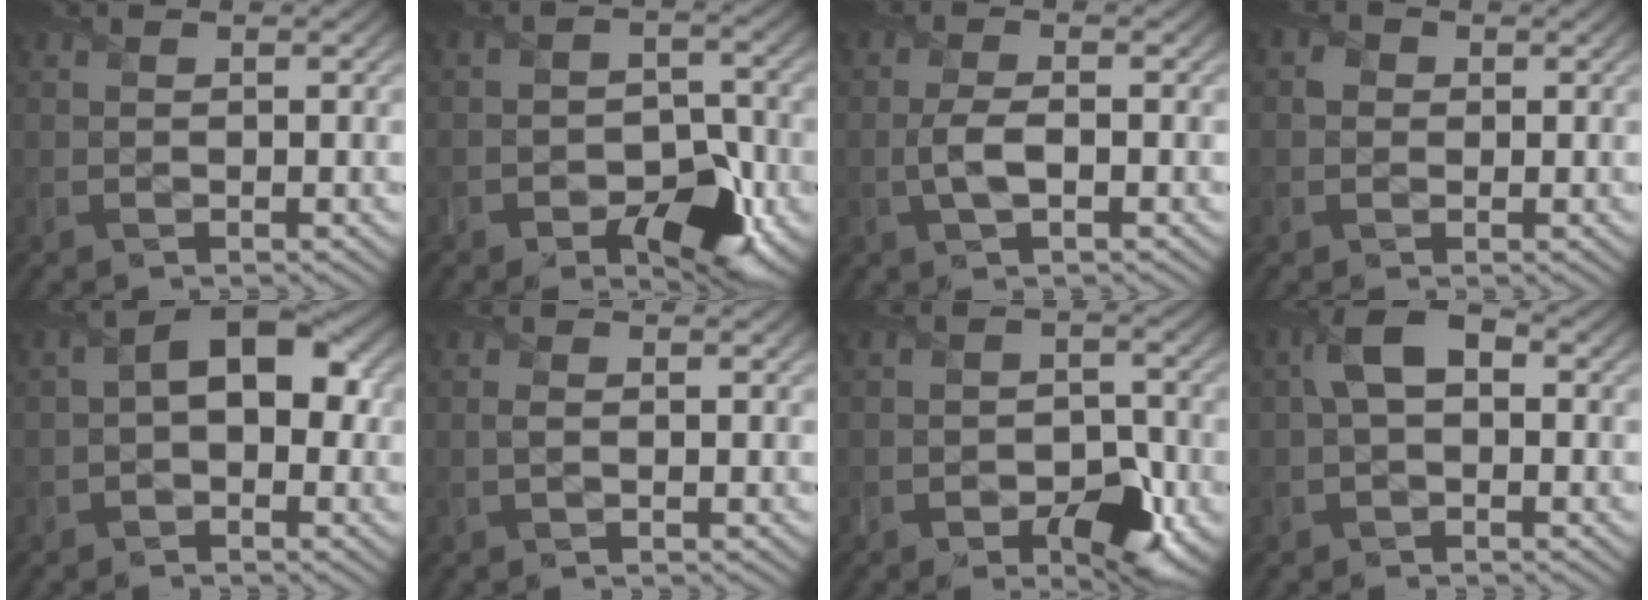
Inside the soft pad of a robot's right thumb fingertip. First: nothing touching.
{"total": 8.6, "force": [-4.0, 5.2, 5.6], "torque": [-0.082, -0.013, -0.061]}
{"total": 3.2, "force": [-0.7, 1.2, 2.9], "torque": [-0.069, -0.001, -0.017]}
{"total": 1.3, "force": [0.1, 1.3, 0.3], "torque": [-0.006, 0.001, -0.006]}
{"total": 5.9, "force": [0.1, 3.6, 4.8], "torque": [-0.065, 0.013, -0.012]}
{"total": 0.8, "force": [0.0, 0.4, 0.7], "torque": [-0.023, 0.002, -0.002]}
{"total": 6.9, "force": [-3.3, 4.0, 4.5], "torque": [-0.062, -0.008, -0.051]}
{"total": 4.2, "force": [0.3, 2.4, 3.5], "torque": [-0.071, 0.014, -0.003]}